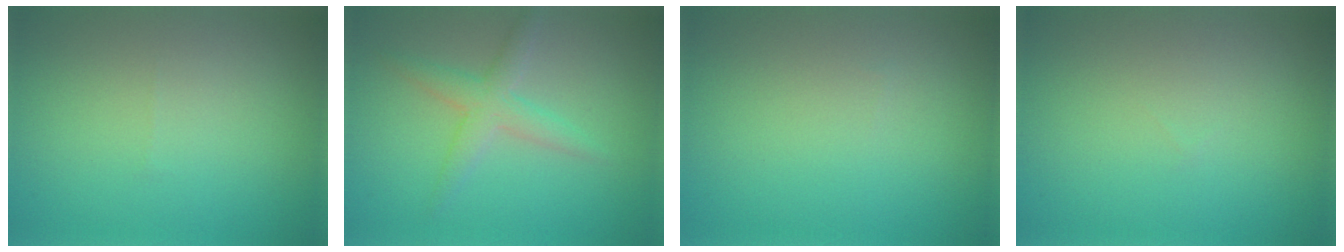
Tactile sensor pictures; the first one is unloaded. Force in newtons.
{"total": 2.8, "press": 2.8, "slide": 0.0}
{"total": 0.0}
{"total": 0.0}